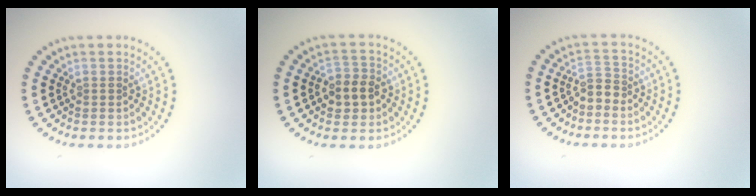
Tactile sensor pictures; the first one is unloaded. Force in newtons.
{"total": 2.8, "press": 2.7, "slide": 0.7}
{"total": 1.7, "press": 1.4, "slide": 0.9}